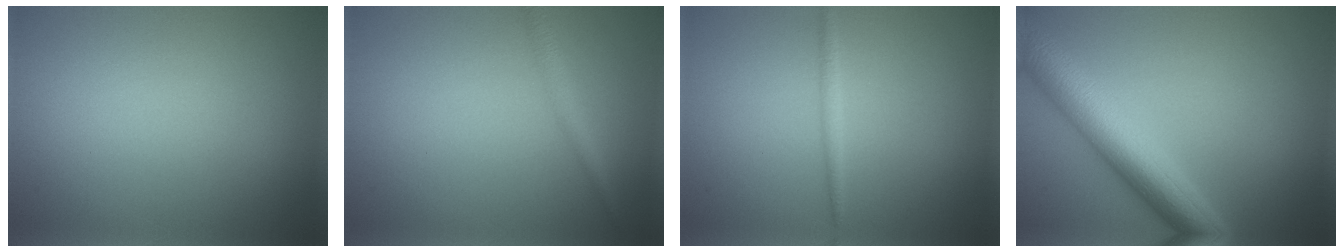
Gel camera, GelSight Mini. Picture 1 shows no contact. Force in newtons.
{"total": 1.6, "press": 1.6, "slide": 0.1}
{"total": 1.0, "press": 1.0, "slide": 0.0}
{"total": 7.2, "press": 7.2, "slide": 0.2}